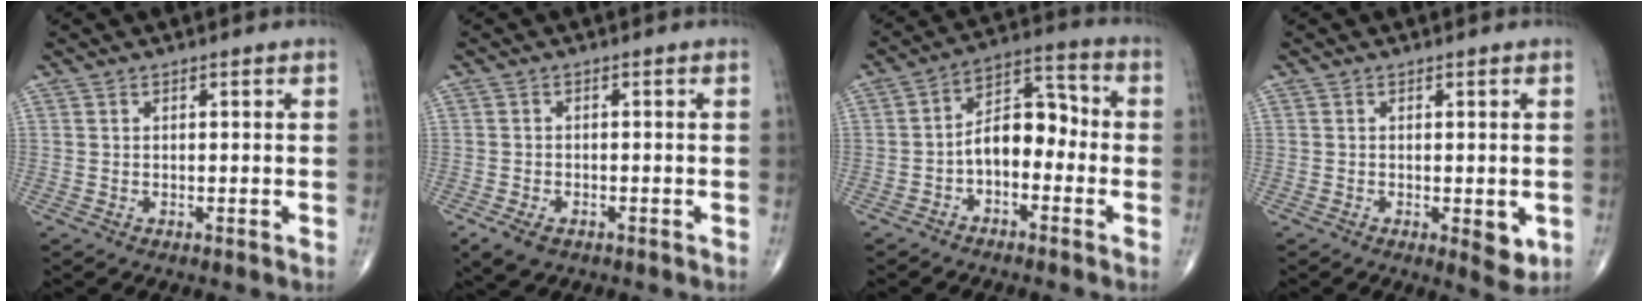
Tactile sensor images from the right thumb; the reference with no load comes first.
{"total": 4.2, "force": [-2.4, 2.5, 2.5], "torque": [-0.045, 0.001, -0.036]}
{"total": 9.3, "force": [-2.2, 5.6, 7.0], "torque": [-0.089, 0.046, -0.050]}
{"total": 4.0, "force": [-0.9, 1.6, 3.5], "torque": [-0.036, -0.008, -0.010]}